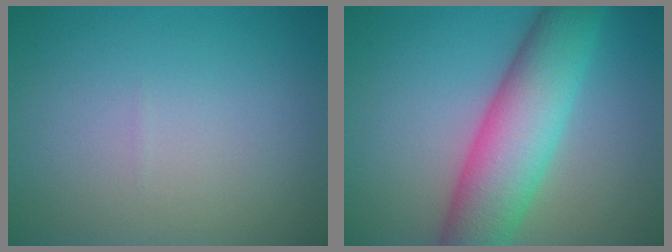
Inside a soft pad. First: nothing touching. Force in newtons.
{"total": 8.7, "press": 8.7, "slide": 0.3}